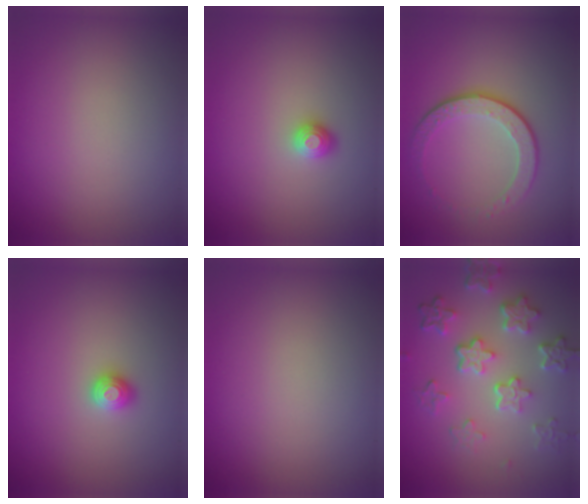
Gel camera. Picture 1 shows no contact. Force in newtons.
{"total": 1.1, "press": 1.1, "slide": 0.3}
{"total": 4.3, "press": 3.0, "slide": 3.1}
{"total": 1.2, "press": 1.1, "slide": 0.3}
{"total": 0.0}
{"total": 5.9, "press": 4.5, "slide": 3.9}